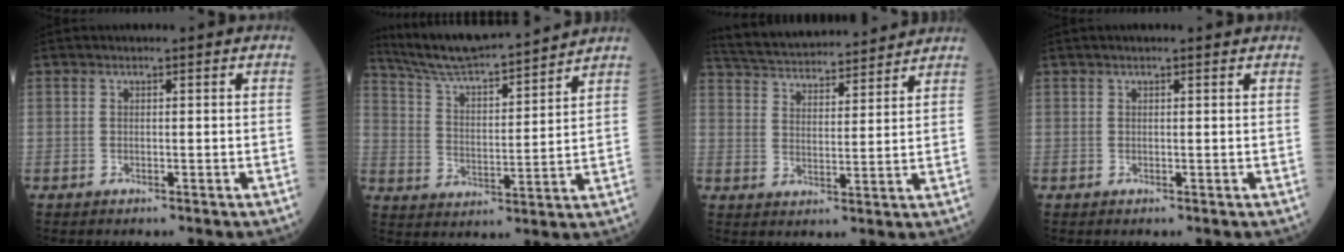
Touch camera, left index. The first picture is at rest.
{"total": 15.6, "force": [14.4, 0.6, 5.8], "torque": [-0.108, 0.011, 0.241]}
{"total": 17.9, "force": [16.8, 2.7, 5.7], "torque": [-0.105, 0.036, 0.258]}
{"total": 2.5, "force": [2.1, 0.2, 1.2], "torque": [-0.015, 0.024, 0.027]}